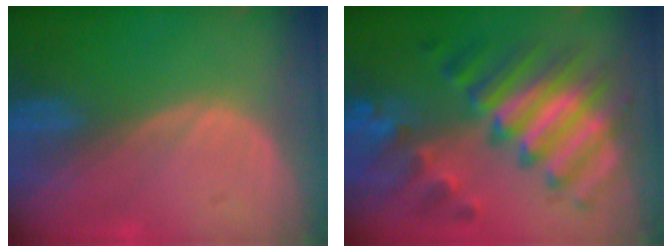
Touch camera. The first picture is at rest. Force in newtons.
{"total": 11.6, "press": 11.6, "slide": 1.1}